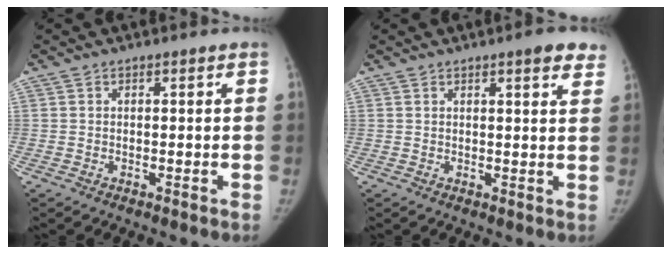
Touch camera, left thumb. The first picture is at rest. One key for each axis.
{"total": 5.7, "fx": 3.8, "fy": 1.2, "fz": 4.1, "tx": -0.033, "ty": -0.009, "tz": 0.042}